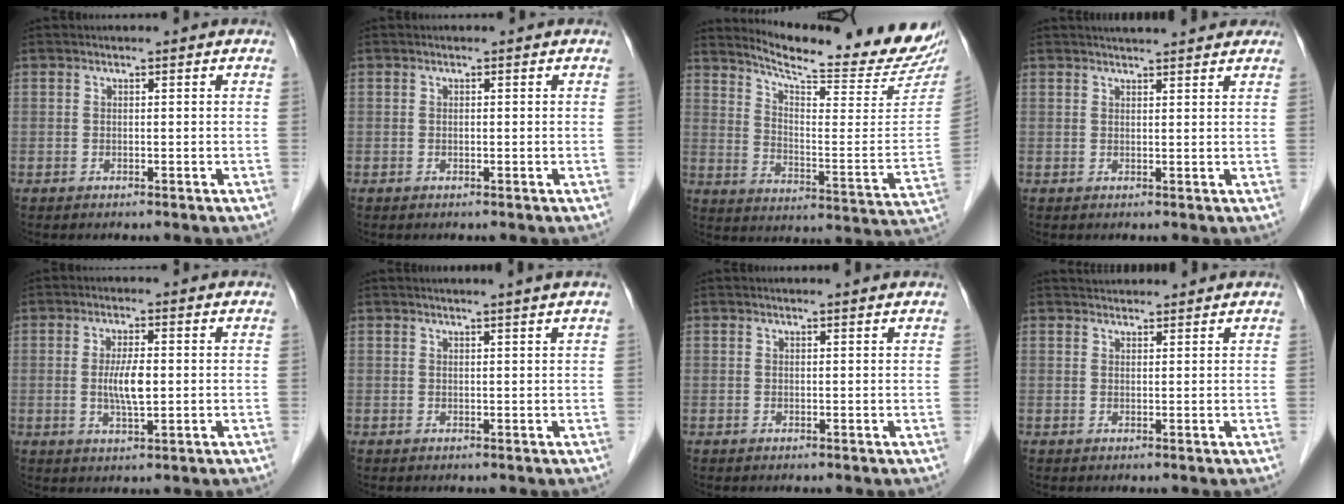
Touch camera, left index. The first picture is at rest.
{"total": 0.0}
{"total": 21.1, "force": [19.9, 0.4, 6.9], "torque": [-0.114, -0.099, 0.260]}
{"total": 8.0, "force": [7.2, 1.0, 3.2], "torque": [-0.041, 0.022, 0.082]}
{"total": 4.6, "force": [0.0, 0.9, 4.5], "torque": [-0.091, -0.004, 0.000]}
{"total": 2.1, "force": [1.8, -0.7, 0.9], "torque": [-0.018, -0.002, 0.029]}
{"total": 1.7, "force": [1.7, -0.2, 0.4], "torque": [-0.014, 0.004, 0.019]}
{"total": 3.2, "force": [3.2, 0.5, 0.3], "torque": [-0.008, 0.030, 0.051]}